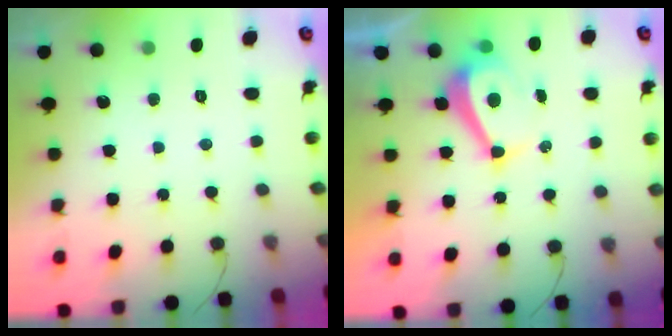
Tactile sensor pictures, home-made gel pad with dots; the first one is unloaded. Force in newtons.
{"total": 7.7, "press": 7.7, "slide": 0.8}